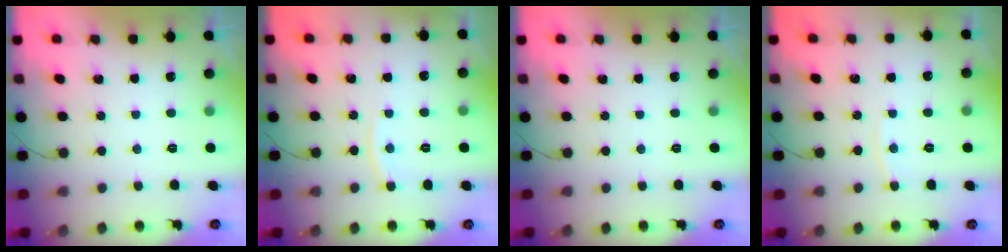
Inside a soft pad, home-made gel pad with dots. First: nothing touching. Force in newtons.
{"total": 5.1, "press": 5.1, "slide": 0.6}
{"total": 0.0}
{"total": 2.8, "press": 2.8, "slide": 0.4}